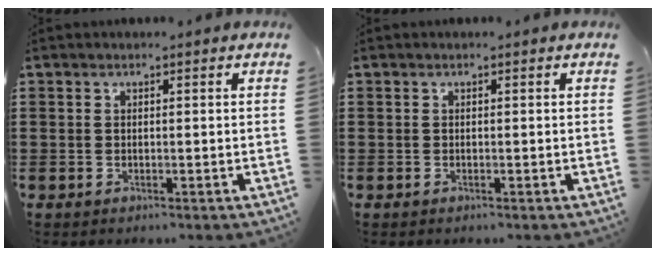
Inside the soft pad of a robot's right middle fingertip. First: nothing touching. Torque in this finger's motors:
{"motor_torque": [-0.02, -0.13, 0.06, -0.01]}